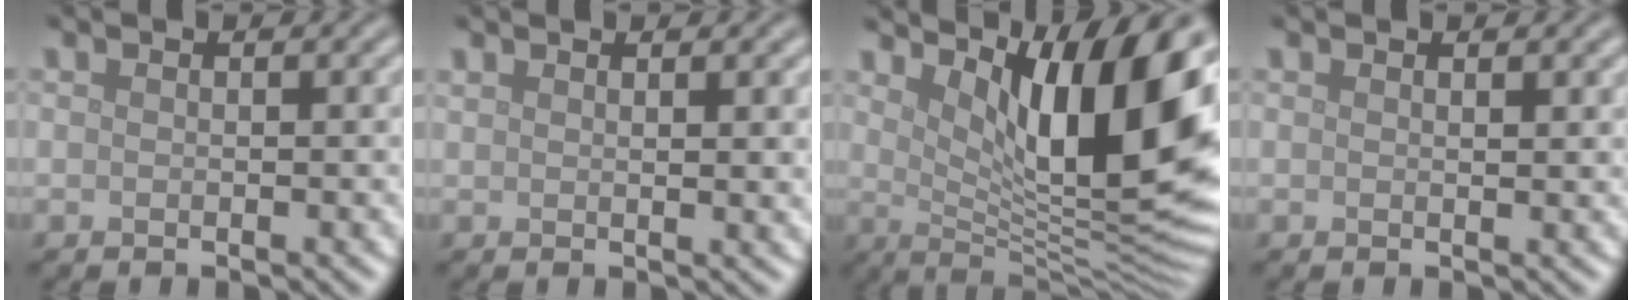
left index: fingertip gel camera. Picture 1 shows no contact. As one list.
[{"total": 2.0, "force": [1.2, 0.6, 1.4], "torque": [-0.012, 0.003, 0.019]}, {"total": 14.1, "force": [5.4, 4.3, 12.3], "torque": [-0.152, -0.007, 0.088]}, {"total": 0.5, "force": [0.4, 0.1, 0.3], "torque": [-0.002, -0.002, 0.007]}]